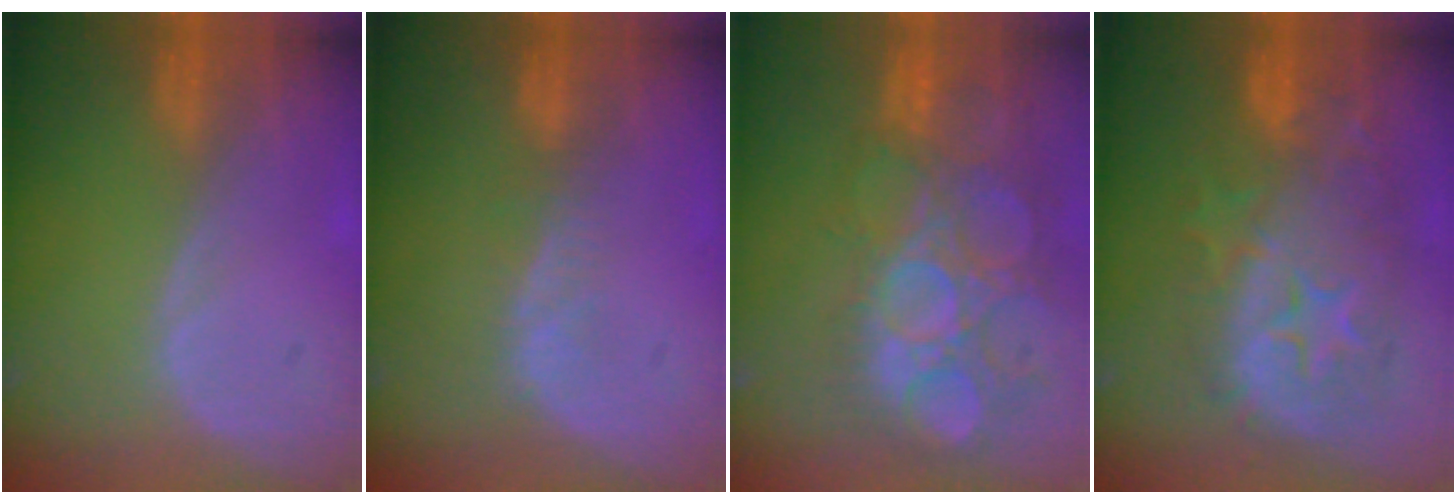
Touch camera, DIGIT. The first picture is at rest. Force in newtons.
{"total": 2.8, "press": 2.3, "slide": 1.7}
{"total": 12.9, "press": 12.0, "slide": 4.8}
{"total": 11.9, "press": 11.9, "slide": 1.0}